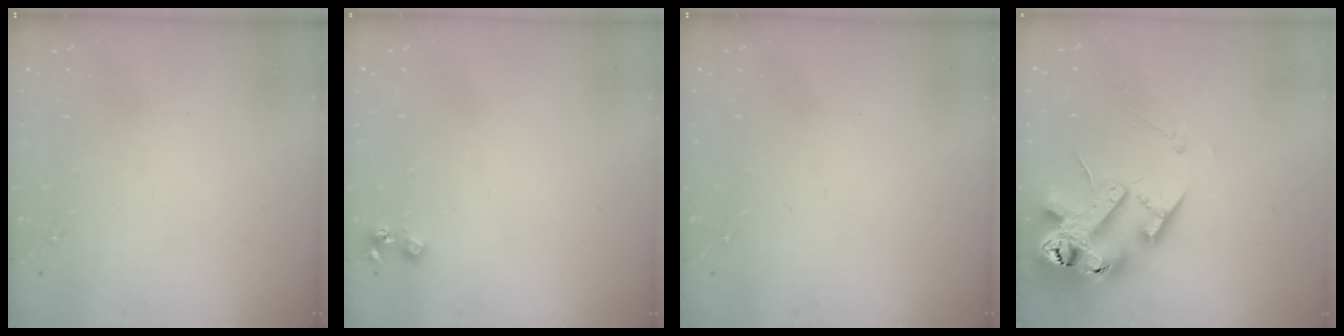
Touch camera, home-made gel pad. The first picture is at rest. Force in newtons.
{"total": 4.8, "press": 4.7, "slide": 0.7}
{"total": 0.0}
{"total": 18.8, "press": 18.6, "slide": 2.9}